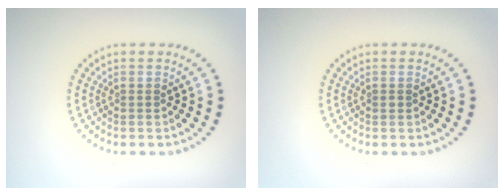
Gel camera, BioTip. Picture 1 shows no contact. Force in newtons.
{"total": 0.5, "press": 0.5, "slide": 0.0}